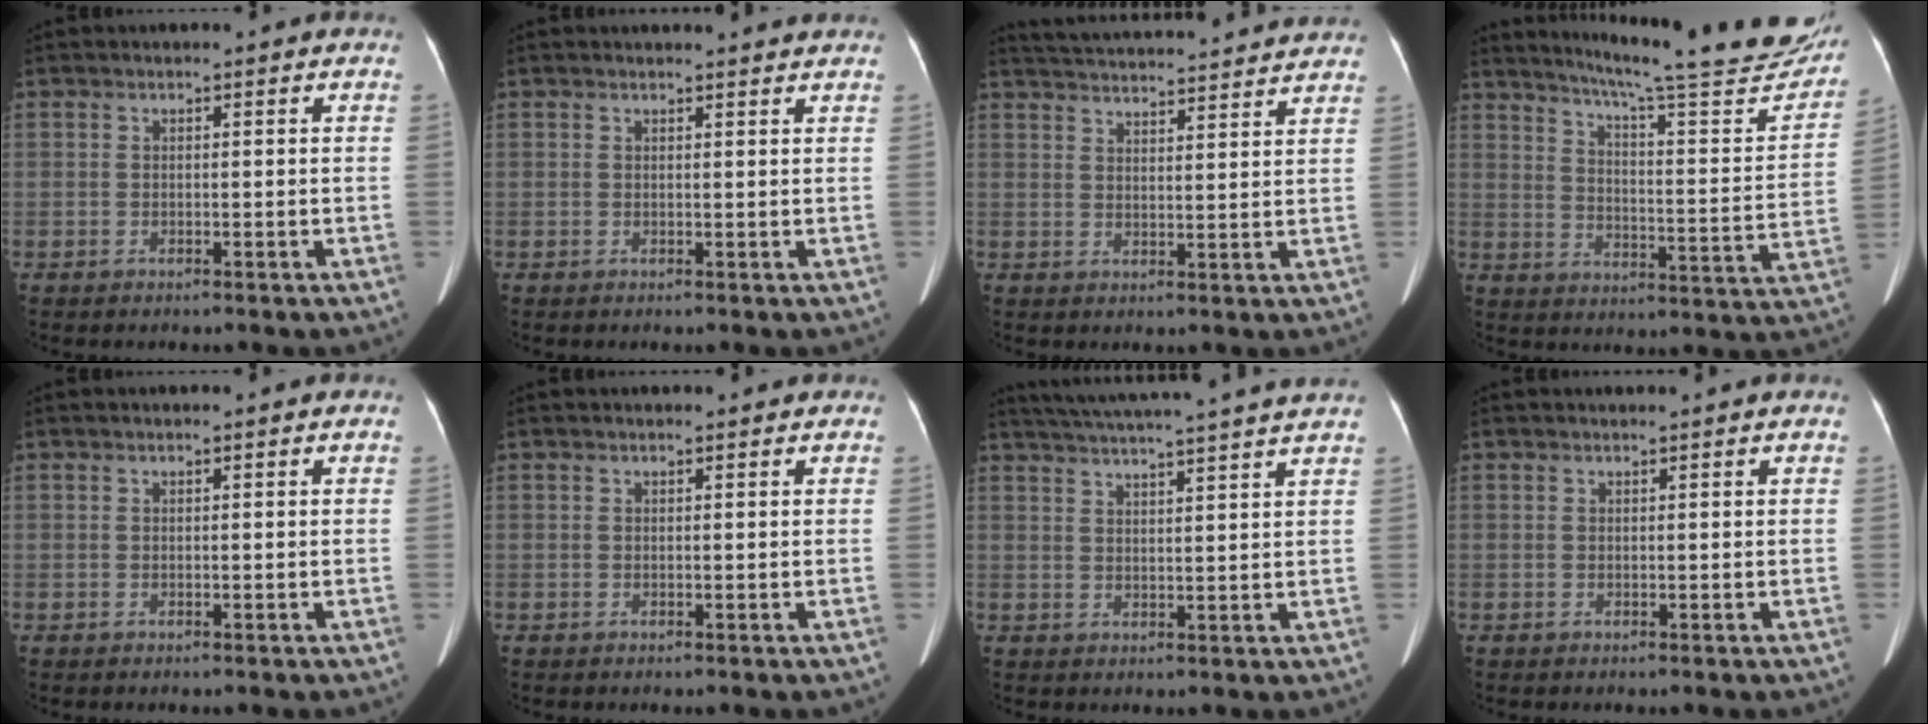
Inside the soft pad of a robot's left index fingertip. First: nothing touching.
{"total": 3.1, "force": [3.1, 0.0, 0.5], "torque": [-0.009, 0.006, 0.029]}
{"total": 19.8, "force": [18.8, 1.4, 6.1], "torque": [-0.104, 0.016, 0.250]}
{"total": 25.3, "force": [22.4, 2.0, 11.6], "torque": [-0.173, -0.076, 0.276]}
{"total": 0.0}
{"total": 1.2, "force": [1.1, 0.2, 0.4], "torque": [-0.012, 0.008, 0.012]}
{"total": 18.0, "force": [16.1, -1.3, 7.9], "torque": [-0.143, -0.006, 0.214]}
{"total": 1.2, "force": [1.1, -0.2, 0.3], "torque": [-0.010, 0.008, 0.020]}